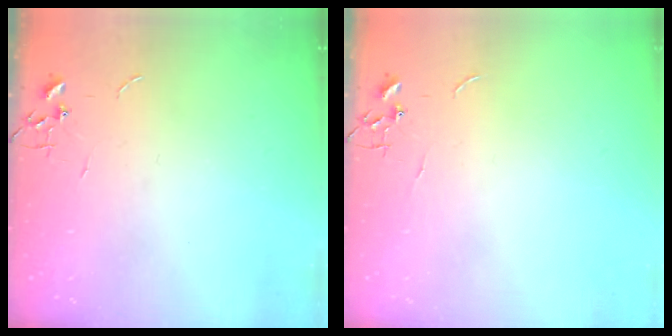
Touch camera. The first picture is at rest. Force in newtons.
{"total": 0.0}